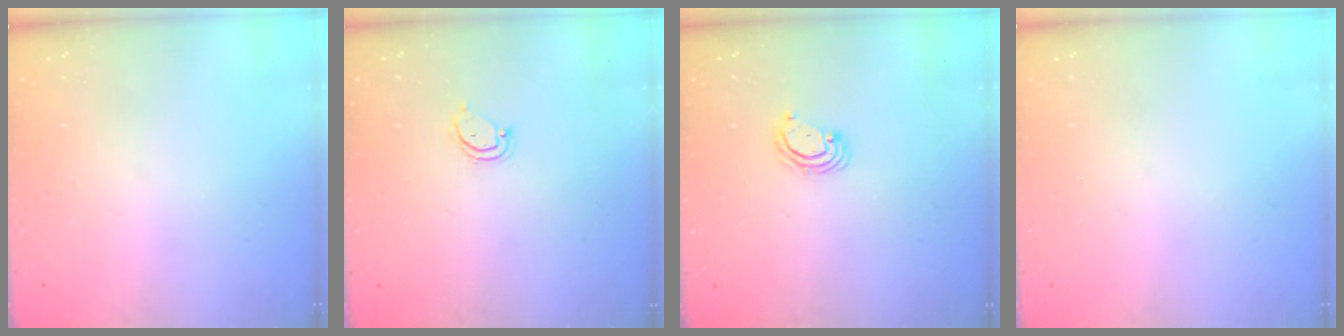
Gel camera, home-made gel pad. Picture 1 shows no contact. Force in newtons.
{"total": 3.6, "press": 3.6, "slide": 0.2}
{"total": 3.8, "press": 3.8, "slide": 0.4}
{"total": 0.0}